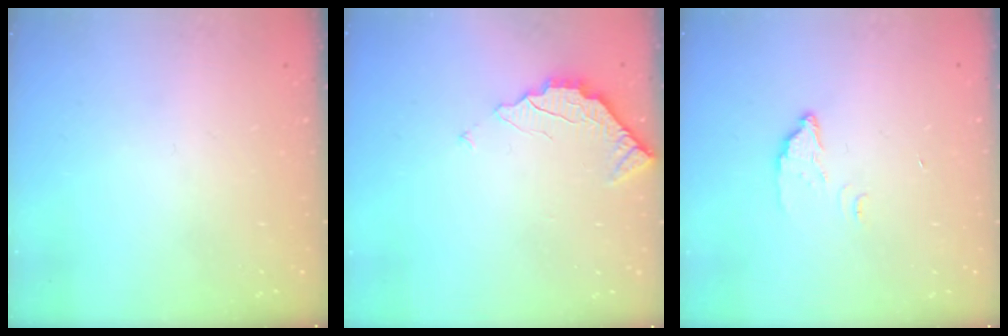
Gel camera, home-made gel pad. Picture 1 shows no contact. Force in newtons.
{"total": 2.3, "press": 2.3, "slide": 0.2}
{"total": 2.9, "press": 2.9, "slide": 0.4}